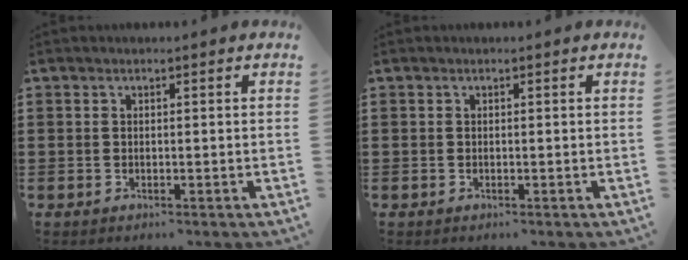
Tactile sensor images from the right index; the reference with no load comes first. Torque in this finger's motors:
{"motor_torque": [-0.35, 0.35, 0.00, 0.00]}